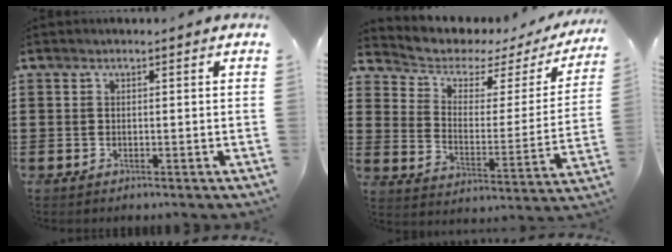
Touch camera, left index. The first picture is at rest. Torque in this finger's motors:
{"motor_torque": [2.14, 0.00, -0.43, -0.21]}